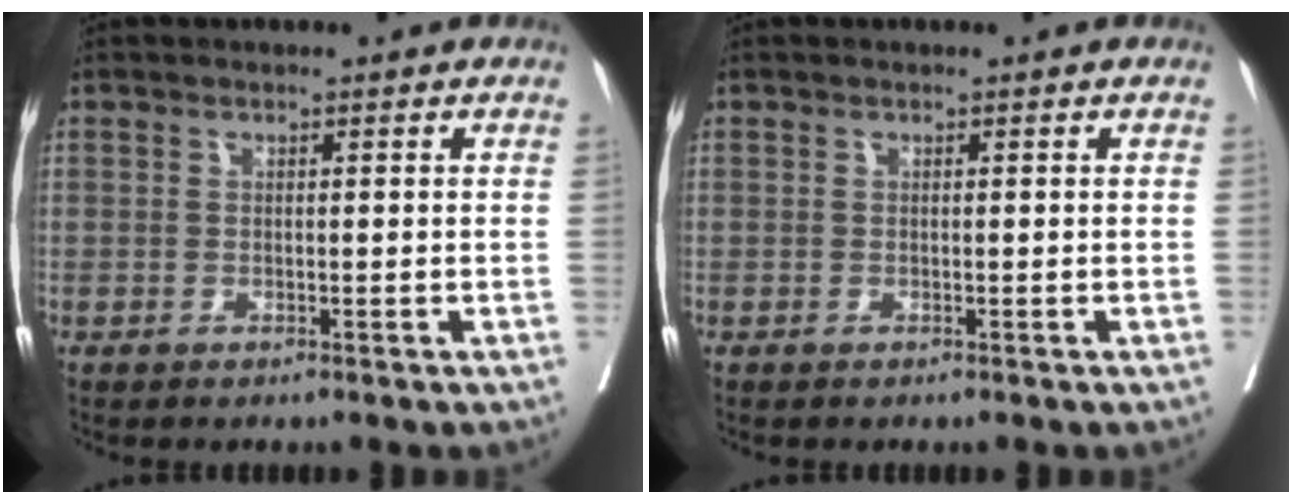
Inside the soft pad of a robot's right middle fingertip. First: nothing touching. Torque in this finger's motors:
{"motor_torque": [0.16, -0.13, 0.00, 0.01]}